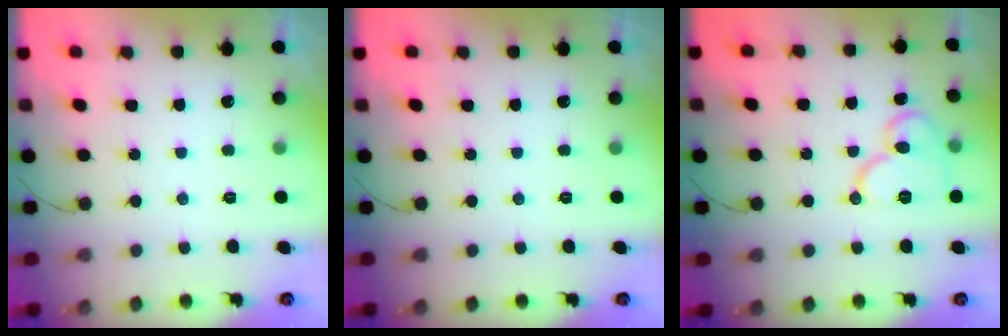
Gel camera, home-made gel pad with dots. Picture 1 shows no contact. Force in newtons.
{"total": 0.0}
{"total": 12.3, "press": 12.2, "slide": 1.4}